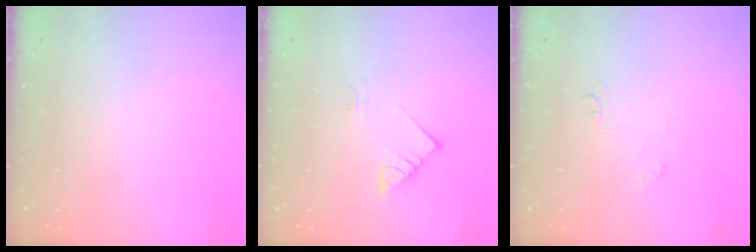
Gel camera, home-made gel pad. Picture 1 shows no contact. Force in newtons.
{"total": 3.6, "press": 3.6, "slide": 0.5}
{"total": 3.8, "press": 3.8, "slide": 0.5}